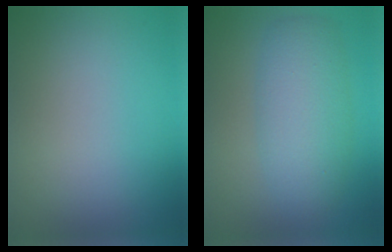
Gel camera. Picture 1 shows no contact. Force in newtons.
{"total": 5.0, "press": 5.0, "slide": 0.3}